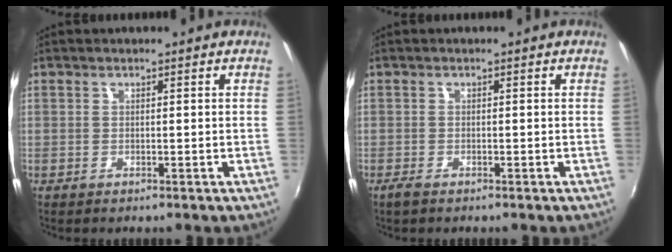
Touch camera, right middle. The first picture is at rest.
{"total": 1.6, "force": [-1.3, 0.3, 1.0], "torque": [-0.021, -0.006, -0.022]}